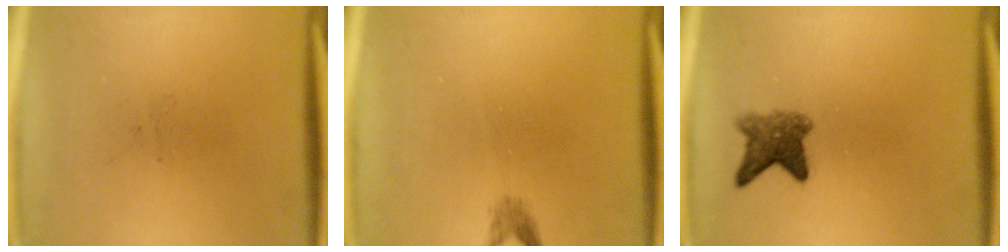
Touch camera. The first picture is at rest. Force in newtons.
{"total": 1.2}
{"total": 4.1}